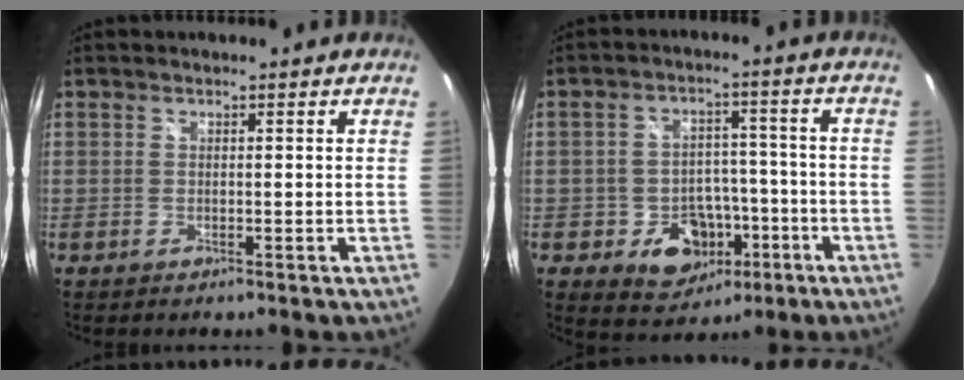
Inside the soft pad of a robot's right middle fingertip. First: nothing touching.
{"total": 10.4, "force": [-4.5, 8.2, 4.6], "torque": [-0.094, 0.021, -0.046]}